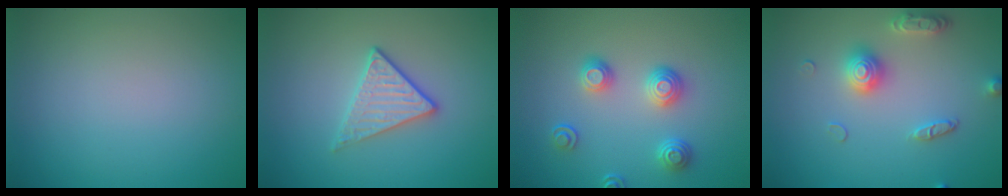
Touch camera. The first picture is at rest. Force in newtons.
{"total": 3.0, "press": 2.7, "slide": 1.2}
{"total": 3.2, "press": 2.8, "slide": 1.5}
{"total": 3.2, "press": 3.0, "slide": 1.2}